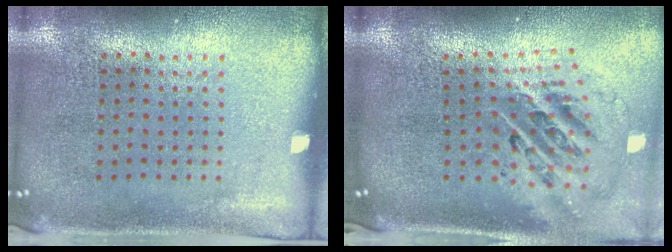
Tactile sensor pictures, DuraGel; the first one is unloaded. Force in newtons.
{"total": 2.8, "press": 1.9, "slide": 2.1}